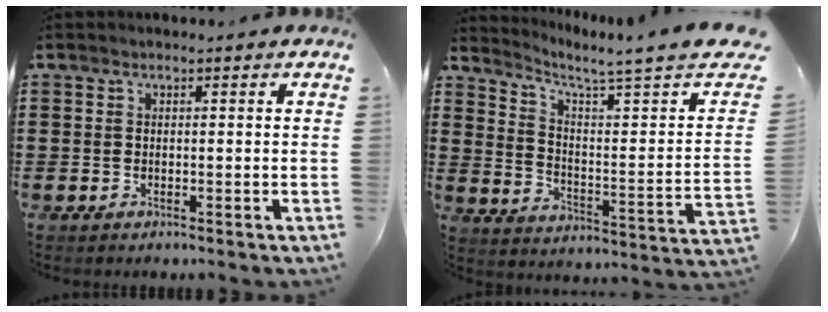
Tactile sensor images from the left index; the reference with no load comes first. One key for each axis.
{"total": 3.6, "fx": 2.3, "fy": -0.8, "fz": 2.7, "tx": -0.068, "ty": -0.035, "tz": 0.027}